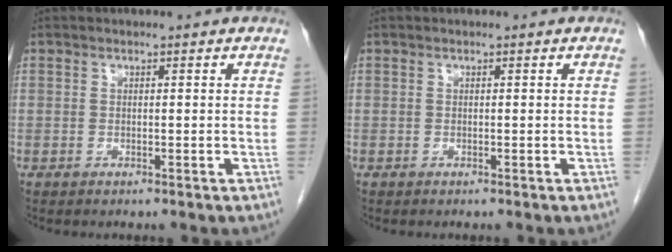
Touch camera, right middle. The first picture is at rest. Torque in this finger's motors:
{"motor_torque": [0.01, -0.04, -0.05, -0.01]}